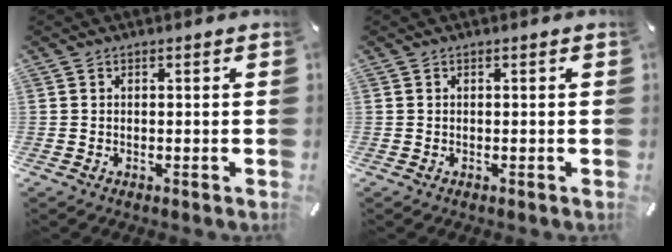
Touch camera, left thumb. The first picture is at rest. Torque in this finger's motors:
{"motor_torque": [-0.17, -0.16, 0.00, 0.00, 0.00]}